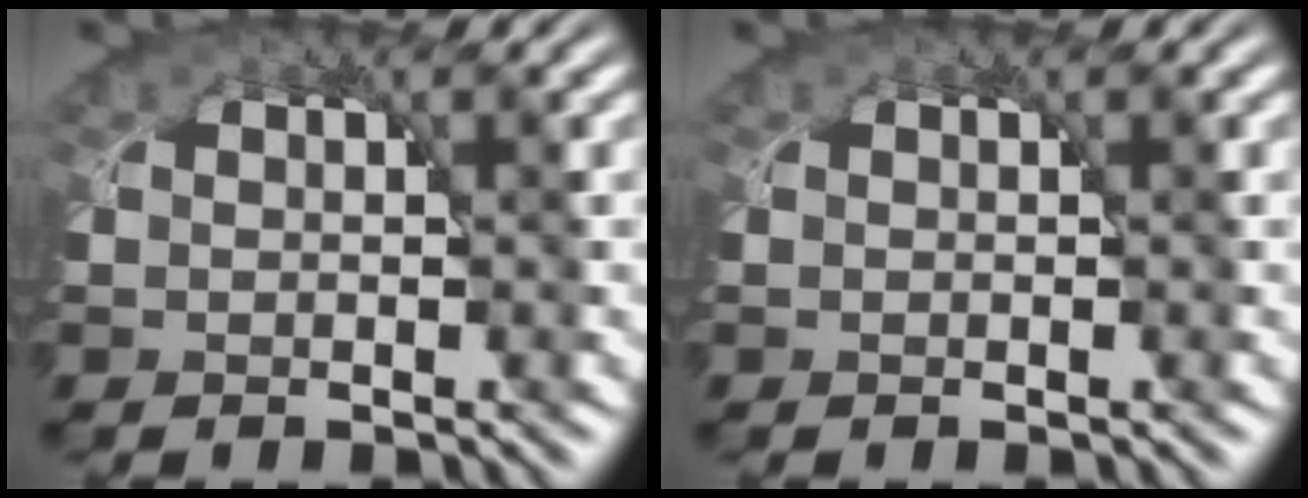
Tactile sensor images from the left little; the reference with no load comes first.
{"total": 0.0}